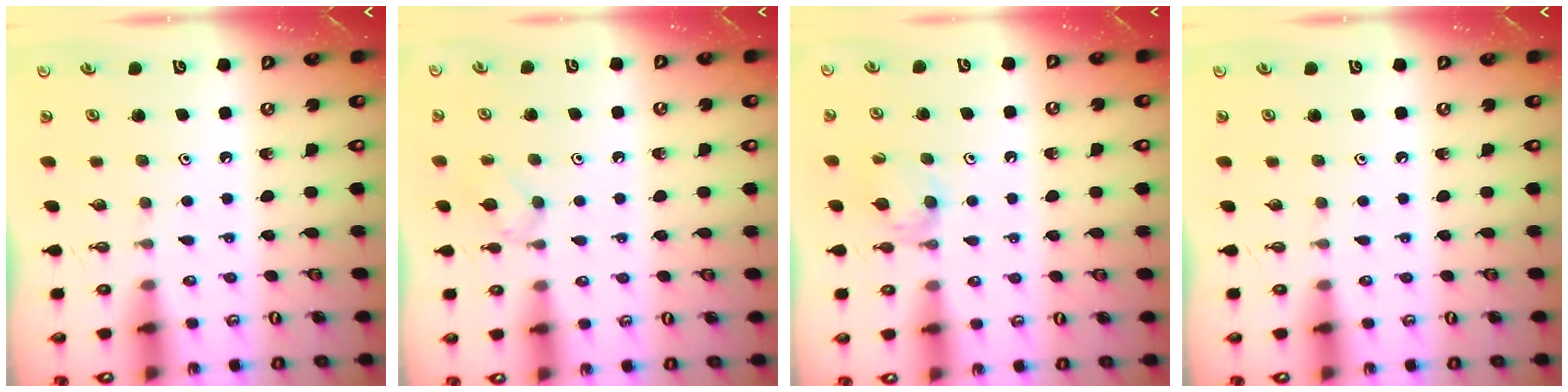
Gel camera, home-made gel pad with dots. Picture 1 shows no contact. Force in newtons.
{"total": 3.5, "press": 3.5, "slide": 0.7}
{"total": 6.6, "press": 6.6, "slide": 0.5}
{"total": 0.0}